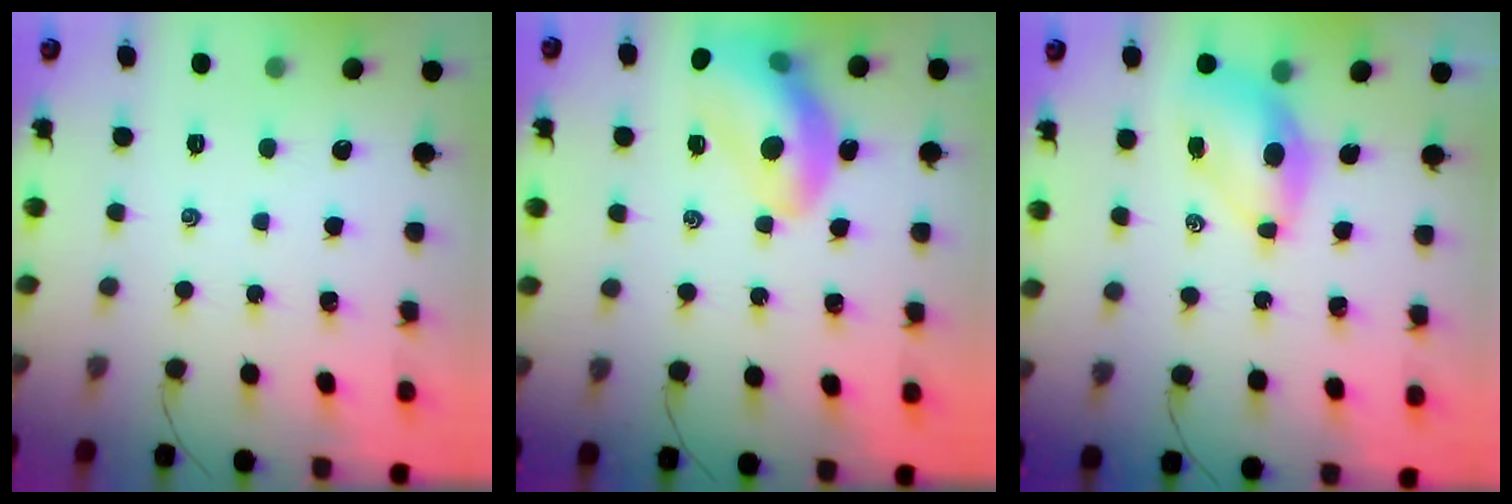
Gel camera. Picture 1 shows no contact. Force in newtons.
{"total": 15.7, "press": 15.2, "slide": 3.9}
{"total": 6.7, "press": 6.6, "slide": 1.2}